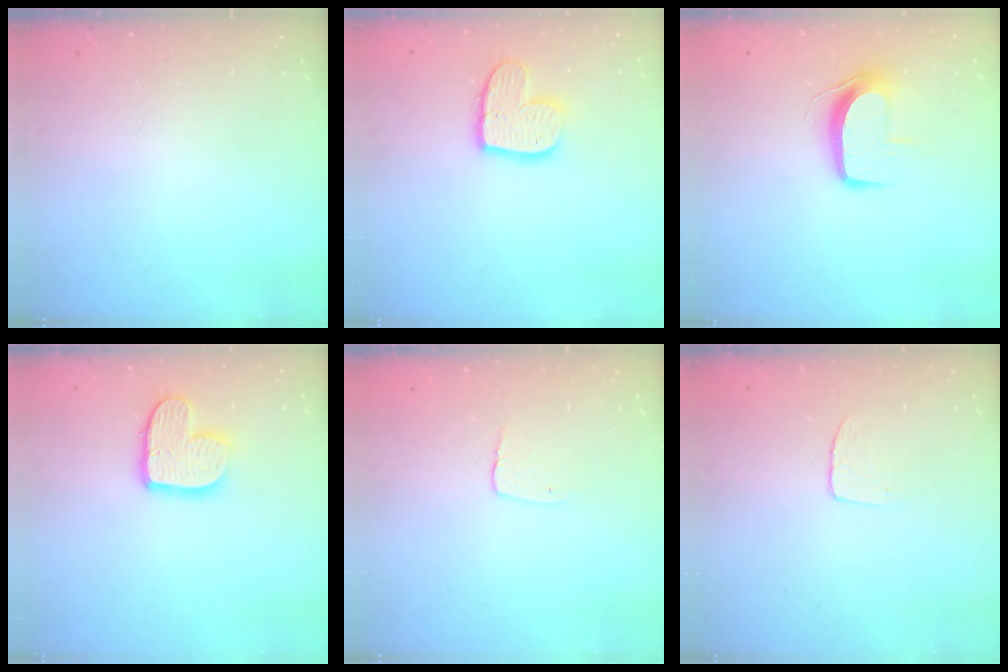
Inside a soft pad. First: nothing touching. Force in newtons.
{"total": 12.2, "press": 12.1, "slide": 1.1}
{"total": 8.8, "press": 8.7, "slide": 0.6}
{"total": 11.3, "press": 11.3, "slide": 0.7}
{"total": 3.8, "press": 3.8, "slide": 0.4}
{"total": 4.3, "press": 4.3, "slide": 0.3}